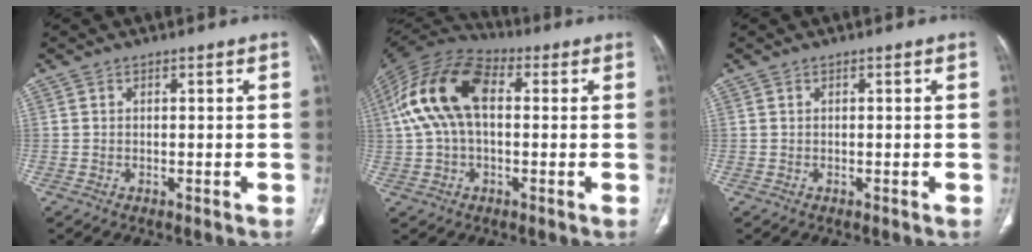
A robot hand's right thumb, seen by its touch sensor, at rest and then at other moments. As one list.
[{"total": 16.1, "force": [2.2, 9.4, 12.9], "torque": [-0.258, 0.040, 0.032]}, {"total": 0.0}]